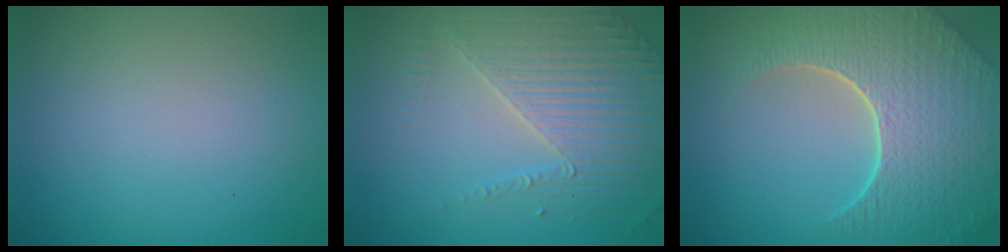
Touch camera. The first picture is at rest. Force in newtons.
{"total": 4.0, "press": 3.8, "slide": 1.3}
{"total": 8.7, "press": 6.1, "slide": 6.3}